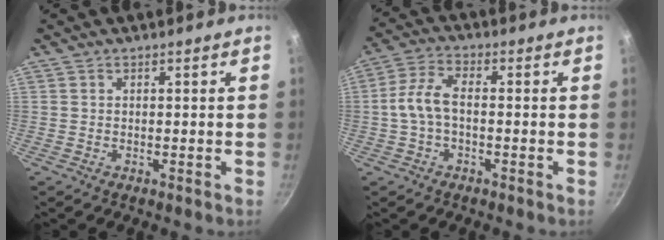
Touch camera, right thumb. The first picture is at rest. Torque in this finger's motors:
{"motor_torque": [-0.04, 0.23, -0.06, 0.10, 0.19]}